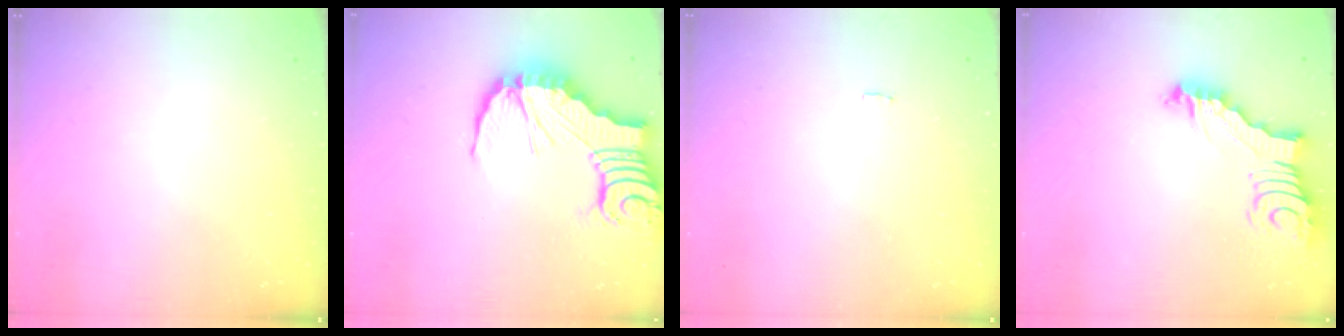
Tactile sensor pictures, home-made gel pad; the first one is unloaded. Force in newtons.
{"total": 14.0, "press": 13.9, "slide": 1.9}
{"total": 0.0}
{"total": 5.0, "press": 5.0, "slide": 0.4}